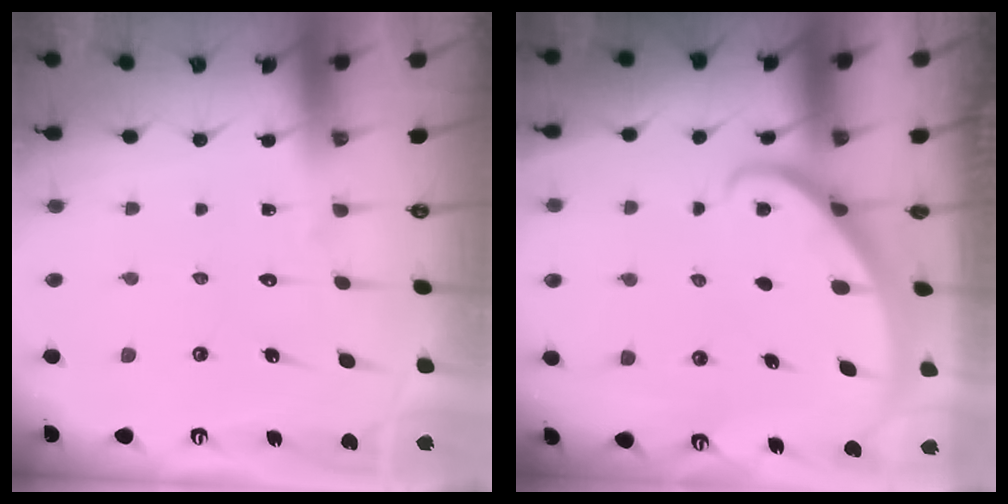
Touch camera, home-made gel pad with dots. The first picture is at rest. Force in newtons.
{"total": 1.8, "press": 1.8, "slide": 0.1}